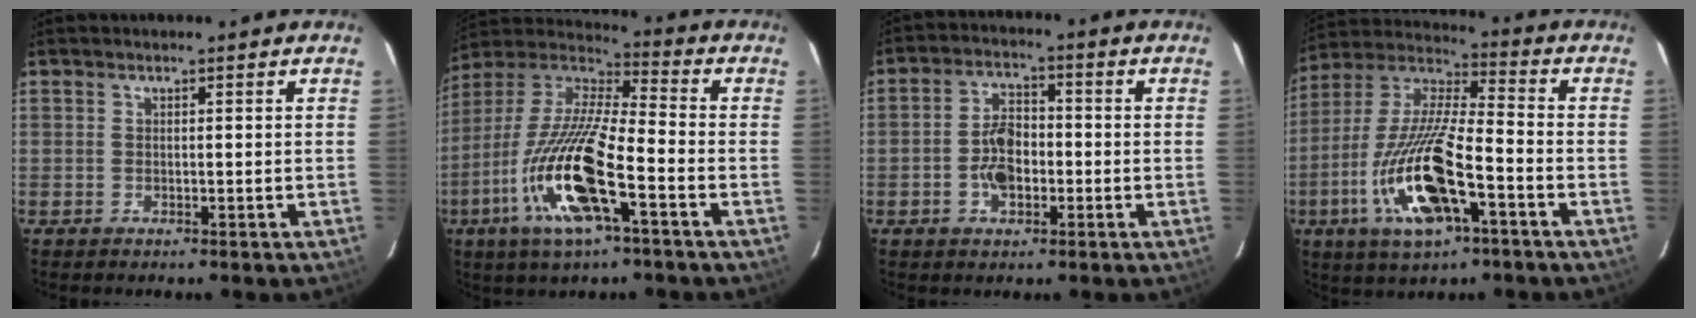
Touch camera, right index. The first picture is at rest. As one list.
[{"total": 18.3, "force": [-6.8, 3.1, 16.7], "torque": [-0.355, -0.017, -0.130]}, {"total": 6.1, "force": [-1.5, 3.3, 5.0], "torque": [-0.101, 0.013, -0.029]}, {"total": 17.6, "force": [-6.7, 3.9, 15.9], "torque": [-0.332, -0.013, -0.119]}]